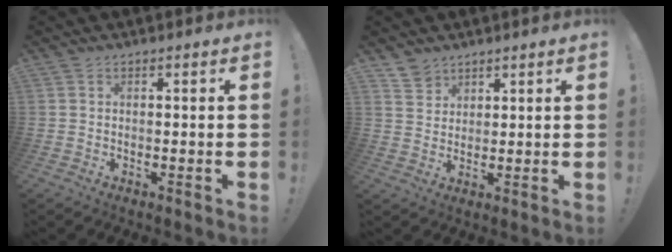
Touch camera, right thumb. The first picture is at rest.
{"total": 5.1, "force": [4.0, 3.0, 0.7], "torque": [-0.005, -0.027, 0.075]}